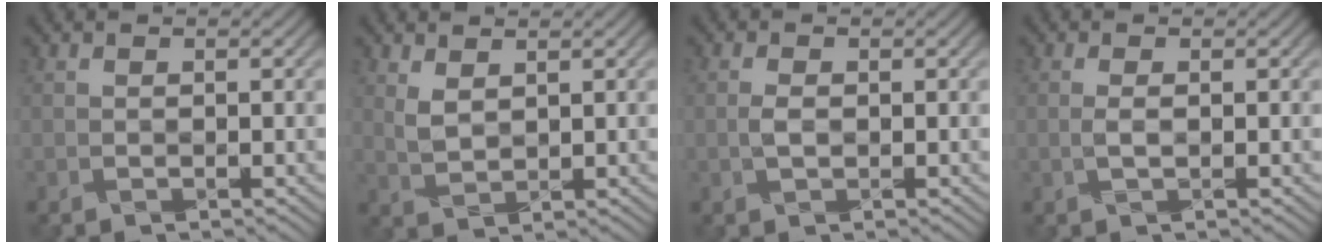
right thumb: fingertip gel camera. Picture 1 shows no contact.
{"total": 2.0, "force": [1.6, 0.7, 0.8], "torque": [-0.029, -0.005, 0.042]}
{"total": 0.7, "force": [-0.2, 0.4, 0.6], "torque": [-0.015, -0.001, -0.003]}
{"total": 0.7, "force": [-0.2, 0.1, 0.7], "torque": [-0.017, -0.001, -0.004]}